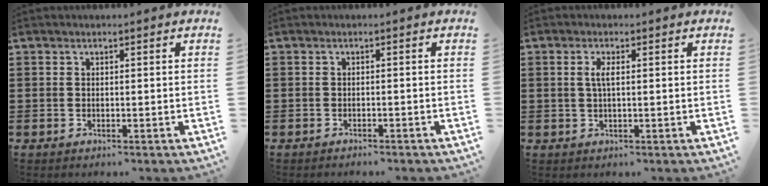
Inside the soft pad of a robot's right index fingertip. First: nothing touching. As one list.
[{"total": 0.9, "force": [-0.9, 0.0, 0.1], "torque": [-0.004, -0.002, -0.019]}, {"total": 2.1, "force": [0.3, 0.5, 2.1], "torque": [-0.047, -0.002, 0.000]}]